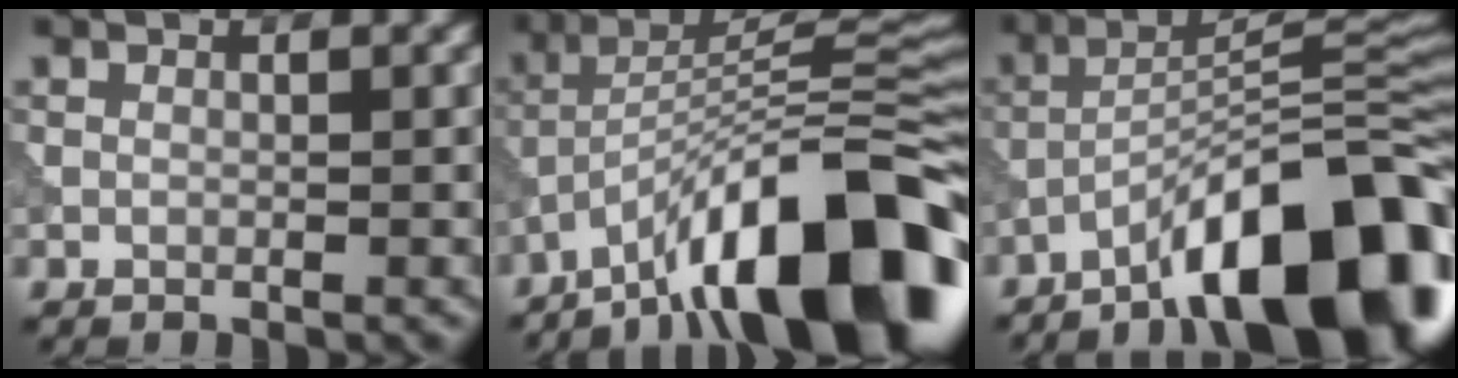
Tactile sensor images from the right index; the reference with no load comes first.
{"total": 16.2, "force": [-10.1, 4.4, 12.0], "torque": [-0.186, 0.018, -0.172]}
{"total": 14.6, "force": [-9.1, 3.7, 10.7], "torque": [-0.155, 0.018, -0.158]}